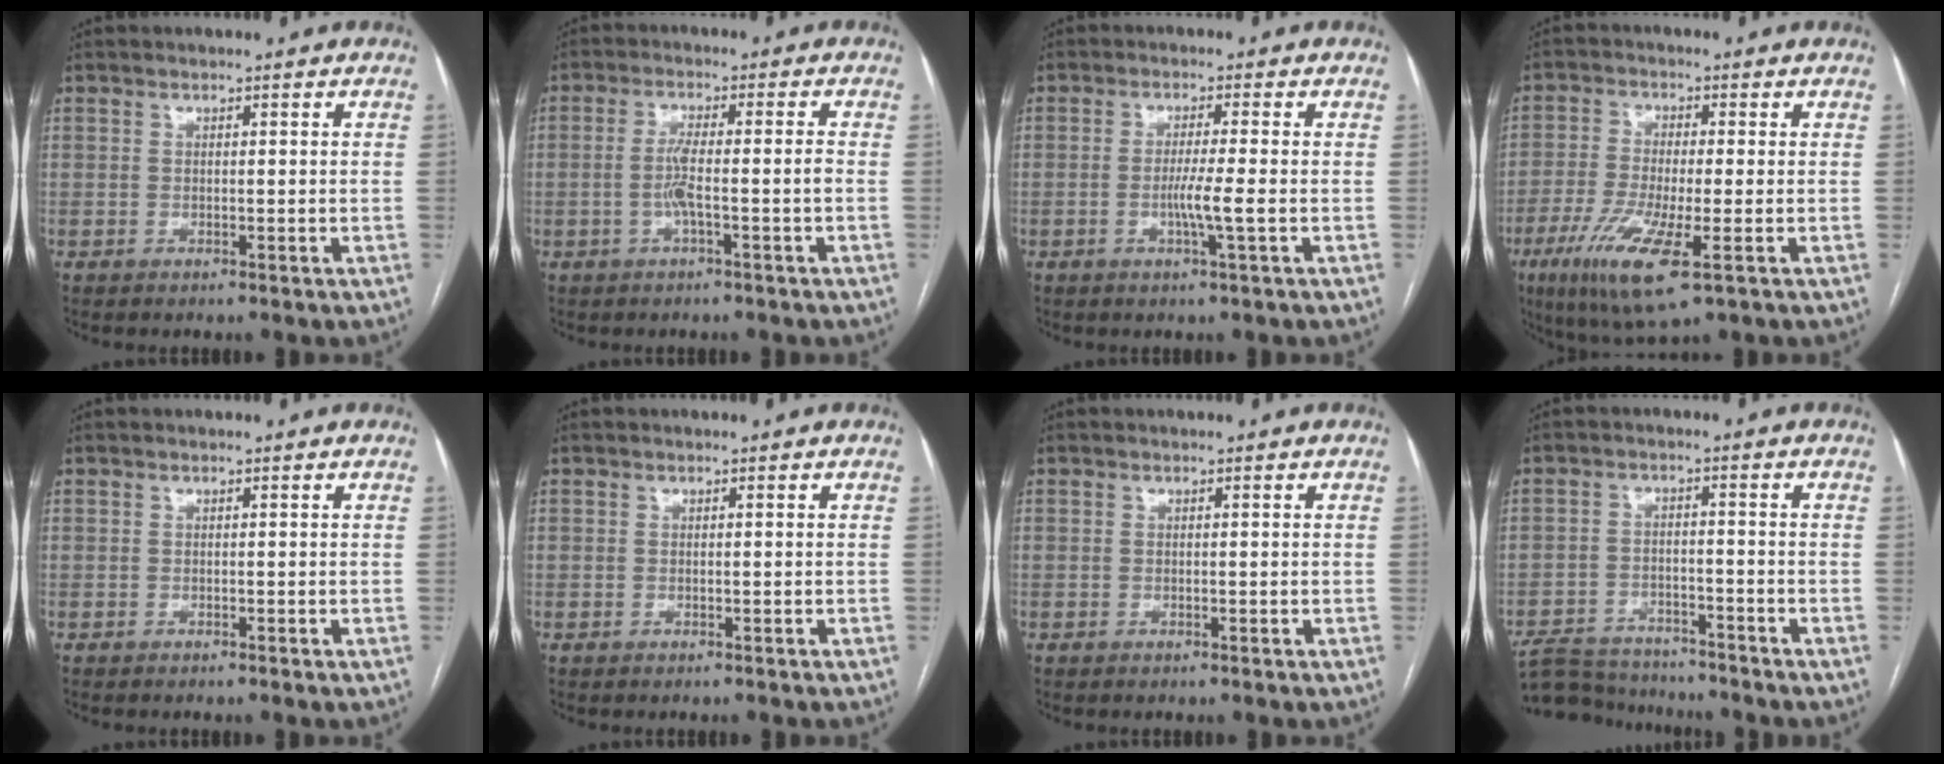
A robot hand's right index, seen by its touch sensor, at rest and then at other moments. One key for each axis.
{"total": 4.2, "fx": -1.4, "fy": -0.3, "fz": 4.0, "tx": -0.081, "ty": 0.009, "tz": -0.024}
{"total": 3.8, "fx": -1.0, "fy": -0.7, "fz": 3.6, "tx": -0.071, "ty": -0.007, "tz": -0.017}
{"total": 10.5, "fx": -4.6, "fy": 2.0, "fz": 9.2, "tx": -0.185, "ty": -0.028, "tz": -0.080}
{"total": 0.0}
{"total": 0.0}
{"total": 0.0}
{"total": 10.1, "fx": -9.5, "fy": 2.9, "fz": 1.9, "tx": -0.034, "ty": 0.006, "tz": -0.151}